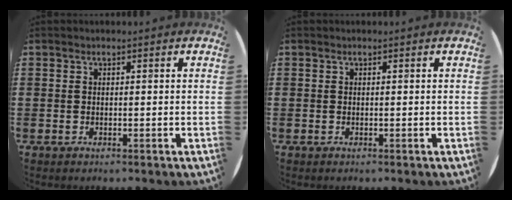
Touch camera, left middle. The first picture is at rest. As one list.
[{"total": 0.0}]